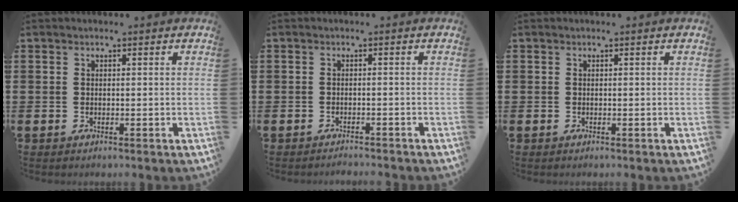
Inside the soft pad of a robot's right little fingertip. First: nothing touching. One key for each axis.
{"total": 0.9, "fx": -0.9, "fy": -0.1, "fz": 0.0, "tx": -0.002, "ty": 0.001, "tz": -0.020}
{"total": 0.0}